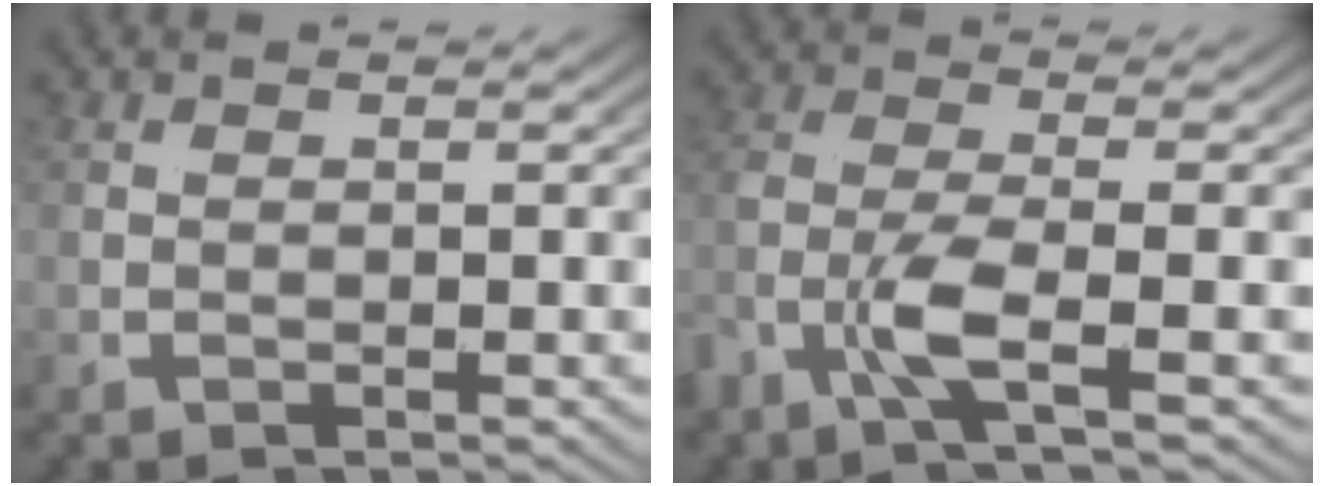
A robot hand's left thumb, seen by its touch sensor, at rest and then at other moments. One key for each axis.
{"total": 3.4, "fx": -0.4, "fy": 0.4, "fz": 3.4, "tx": -0.098, "ty": 0.006, "tz": -0.012}